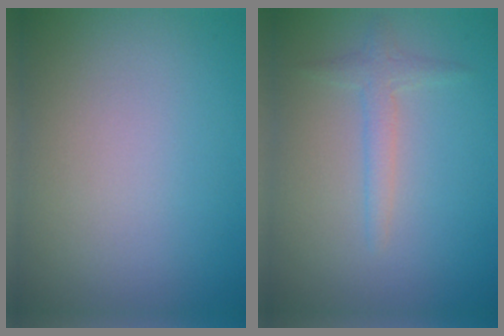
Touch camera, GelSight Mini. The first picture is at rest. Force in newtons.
{"total": 1.7, "press": 1.7, "slide": 0.1}